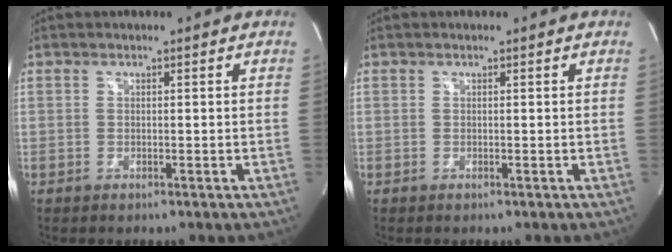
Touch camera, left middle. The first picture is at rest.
{"total": 0.0}